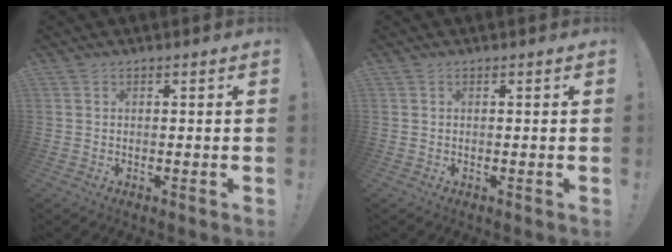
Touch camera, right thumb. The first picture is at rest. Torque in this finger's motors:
{"motor_torque": [0.00, 0.00, 0.00, 0.00, 0.00]}